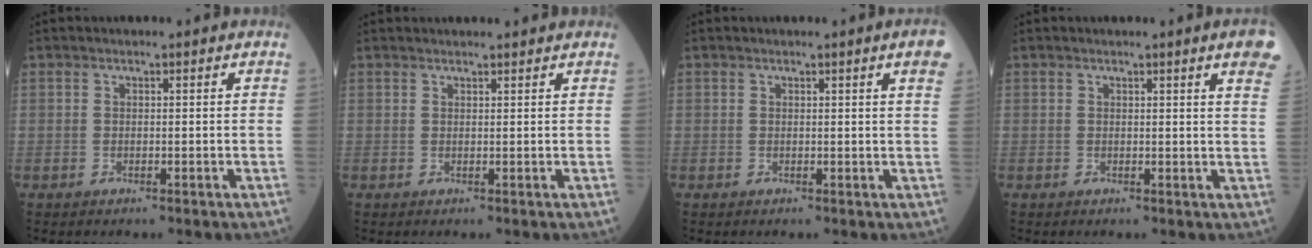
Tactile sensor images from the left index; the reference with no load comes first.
{"total": 3.5, "force": [3.4, 0.3, 0.8], "torque": [-0.011, 0.026, 0.044]}
{"total": 3.2, "force": [1.8, -0.2, 2.7], "torque": [-0.028, -0.003, 0.013]}
{"total": 4.8, "force": [3.1, -0.2, 3.6], "torque": [-0.034, -0.009, 0.020]}